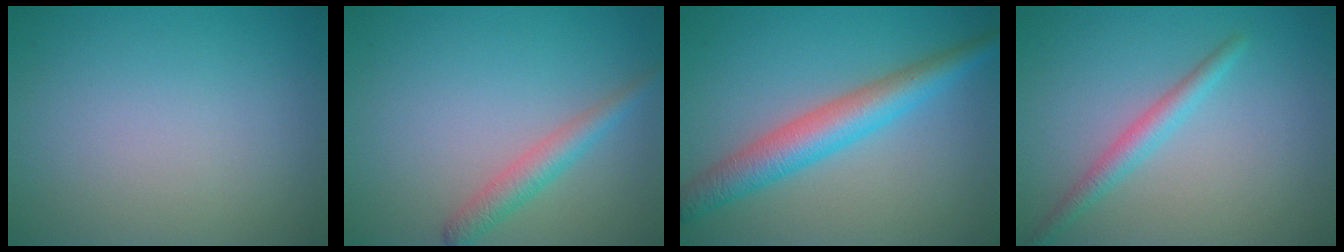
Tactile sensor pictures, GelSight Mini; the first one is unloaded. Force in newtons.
{"total": 2.5, "press": 2.5, "slide": 0.1}
{"total": 5.3, "press": 5.3, "slide": 0.1}
{"total": 2.2, "press": 2.2, "slide": 0.1}